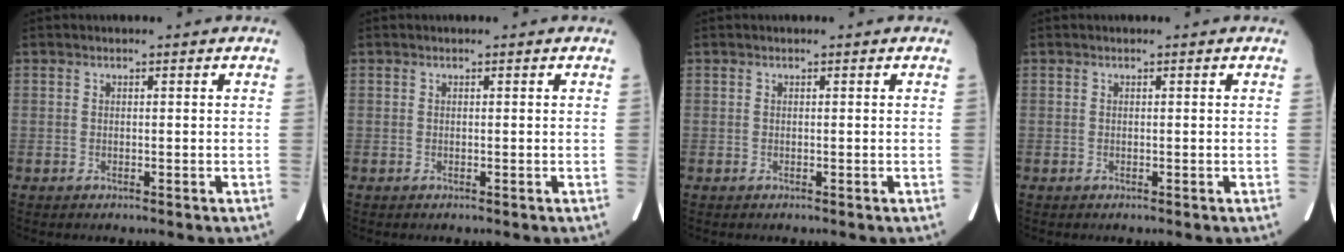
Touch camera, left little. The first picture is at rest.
{"total": 0.0}
{"total": 0.0}
{"total": 0.0}